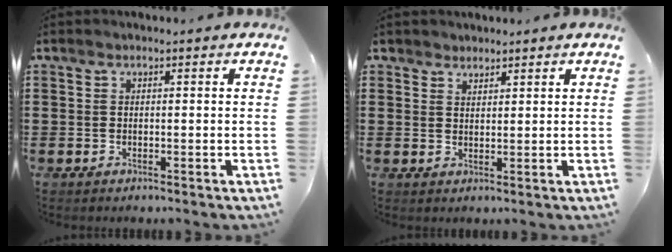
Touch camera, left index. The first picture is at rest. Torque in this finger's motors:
{"motor_torque": [-0.06, -0.05, -0.08, -0.01]}